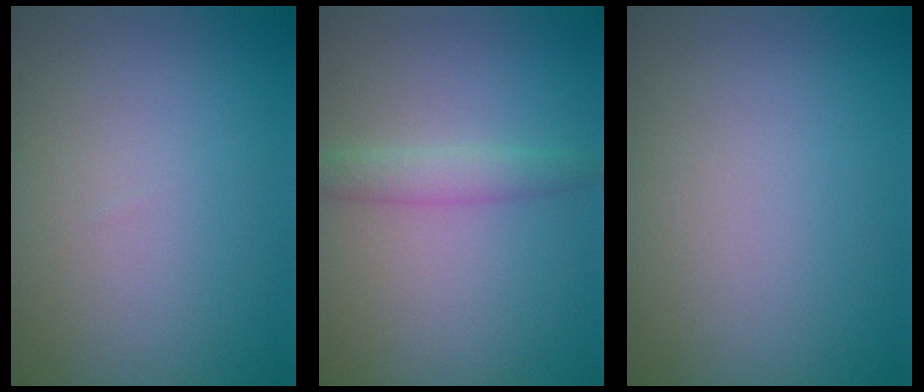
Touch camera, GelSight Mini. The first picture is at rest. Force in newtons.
{"total": 1.9, "press": 1.9, "slide": 0.1}
{"total": 0.0}